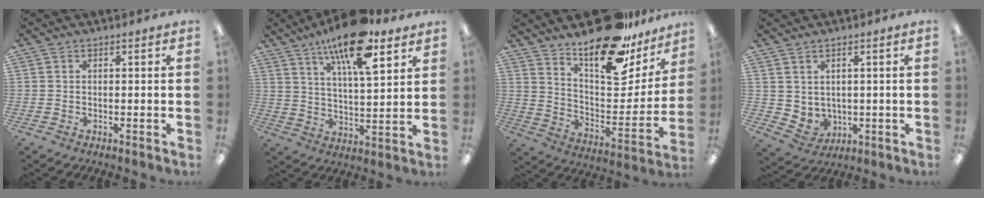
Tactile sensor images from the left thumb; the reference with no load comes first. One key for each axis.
{"total": 17.2, "fx": 11.2, "fy": 5.7, "fz": 11.8, "tx": -0.194, "ty": -0.050, "tz": 0.182}
{"total": 22.7, "fx": 17.4, "fy": 8.7, "fz": 11.7, "tx": -0.162, "ty": -0.119, "tz": 0.296}
{"total": 3.9, "fx": 1.7, "fy": 3.3, "fz": 1.4, "tx": -0.040, "ty": -0.011, "tz": 0.035}